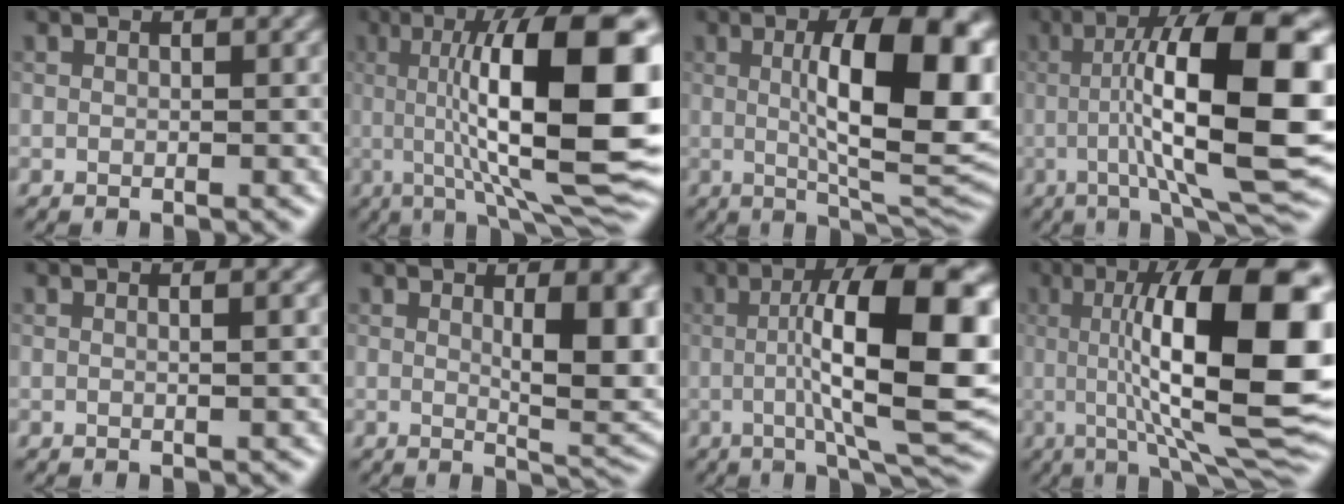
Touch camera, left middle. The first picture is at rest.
{"total": 16.0, "force": [1.2, 4.1, 15.4], "torque": [-0.204, 0.008, 0.013]}
{"total": 12.5, "force": [1.4, 3.9, 11.8], "torque": [-0.163, 0.003, 0.024]}
{"total": 14.4, "force": [0.1, 3.0, 14.1], "torque": [-0.199, 0.019, 0.001]}
{"total": 1.3, "force": [0.2, 0.4, 1.3], "torque": [-0.015, 0.004, -0.004]}
{"total": 7.6, "force": [1.3, 2.1, 7.2], "torque": [-0.097, -0.011, 0.029]}
{"total": 13.1, "force": [0.4, 3.1, 12.7], "torque": [-0.178, 0.008, 0.005]}
{"total": 15.8, "force": [1.4, 4.0, 15.2], "torque": [-0.202, 0.006, 0.016]}